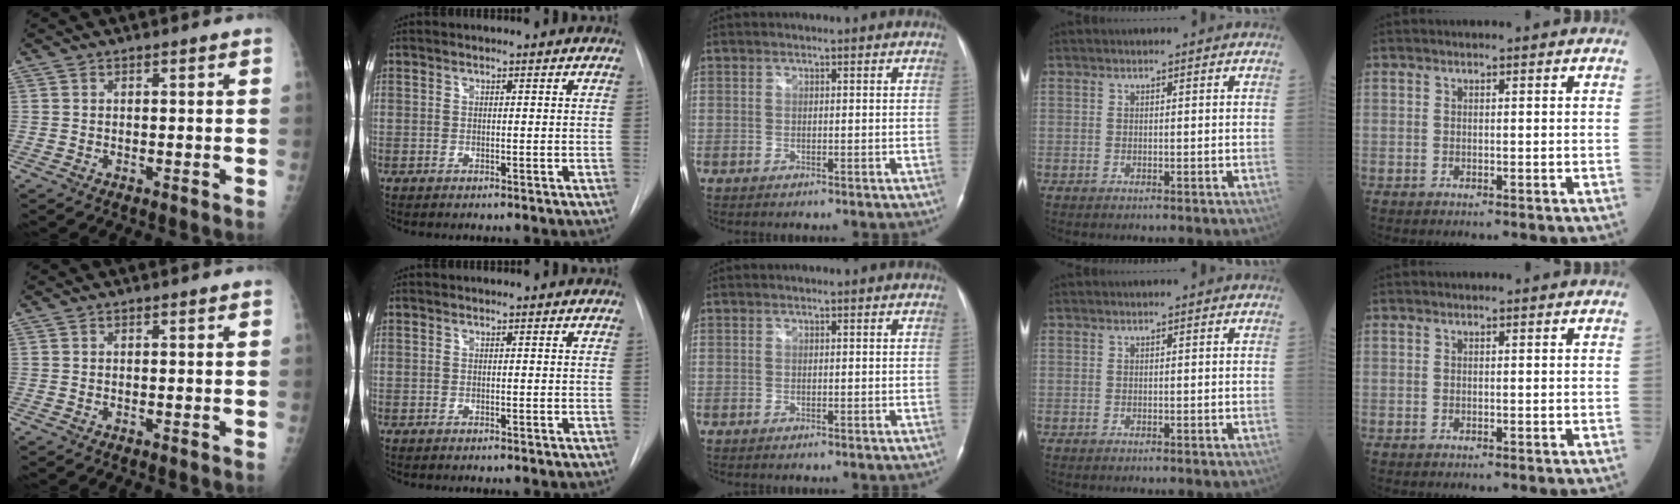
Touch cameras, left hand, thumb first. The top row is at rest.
{}